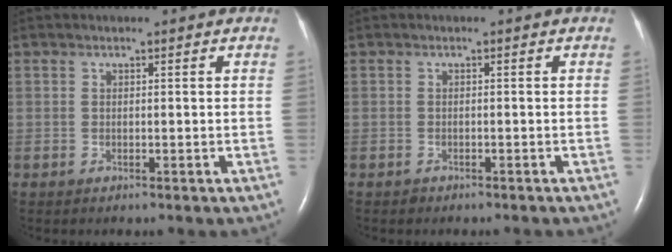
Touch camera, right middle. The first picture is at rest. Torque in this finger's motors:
{"motor_torque": [-0.18, -0.03, -0.02, 0.00]}